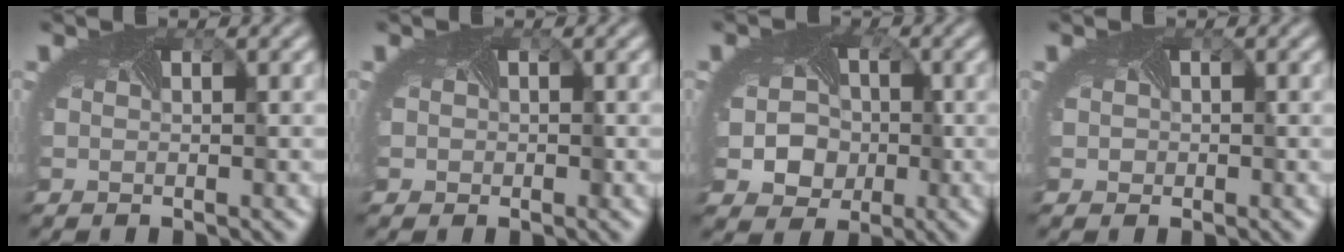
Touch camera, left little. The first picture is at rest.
{"total": 1.6, "force": [0.0, 1.4, 0.6], "torque": [0.000, 0.001, 0.000]}
{"total": 7.0, "force": [-1.2, 6.1, 3.3], "torque": [-0.034, -0.014, -0.028]}
{"total": 0.9, "force": [0.0, 0.9, 0.2], "torque": [0.008, 0.001, -0.004]}